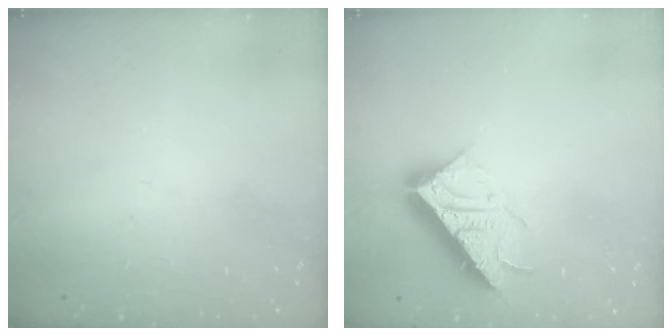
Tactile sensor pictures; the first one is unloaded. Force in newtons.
{"total": 17.0, "press": 17.0, "slide": 0.3}